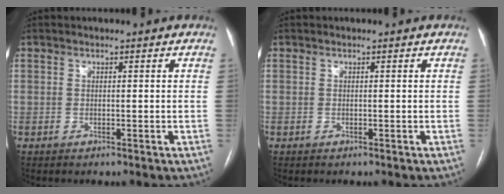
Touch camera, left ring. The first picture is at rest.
{"total": 0.0}